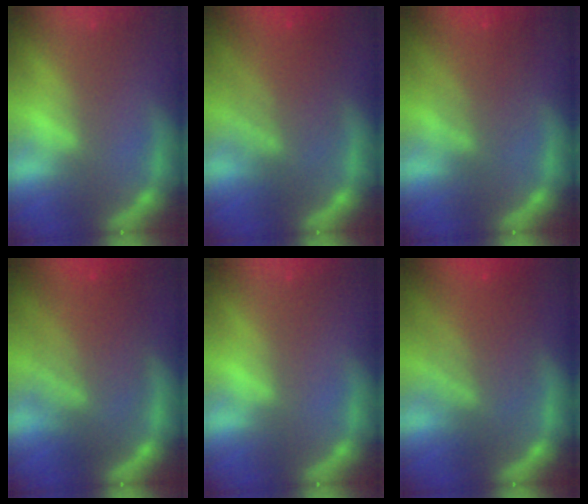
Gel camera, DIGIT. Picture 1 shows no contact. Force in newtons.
{"total": 8.5}
{"total": 5.0}
{"total": 10.1}
{"total": 0.0}
{"total": 8.5}